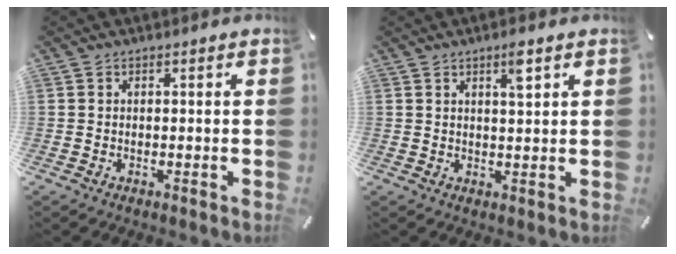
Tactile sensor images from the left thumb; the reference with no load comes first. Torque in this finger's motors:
{"motor_torque": [0.62, 0.84, 0.53, -0.61, 0.13]}